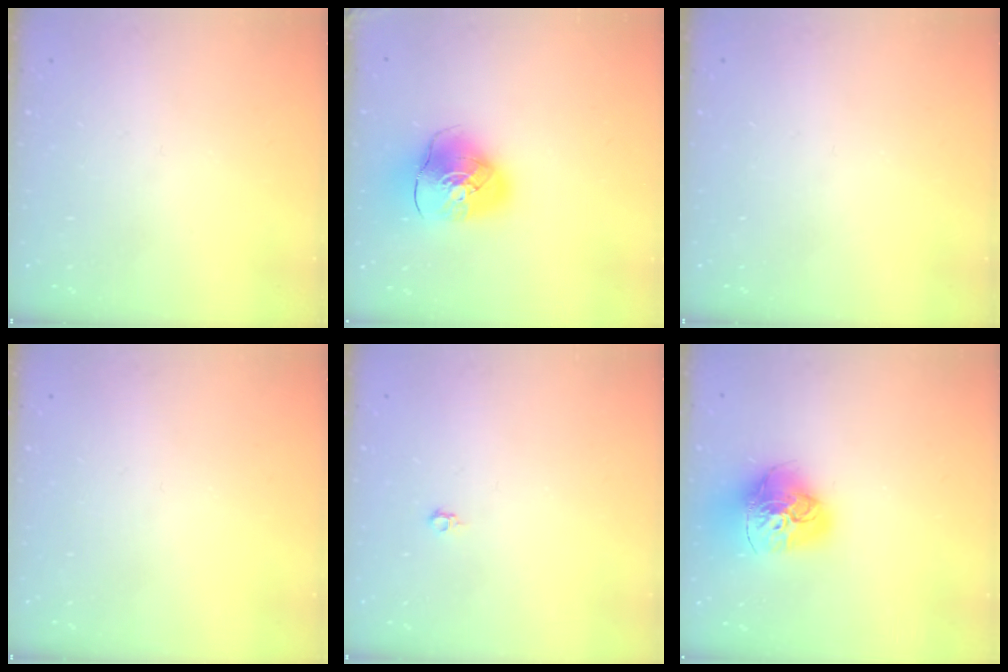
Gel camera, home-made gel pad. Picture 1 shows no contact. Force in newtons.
{"total": 12.7, "press": 12.5, "slide": 1.8}
{"total": 0.0}
{"total": 0.0}
{"total": 3.5, "press": 3.4, "slide": 0.6}
{"total": 17.4, "press": 17.3, "slide": 1.8}